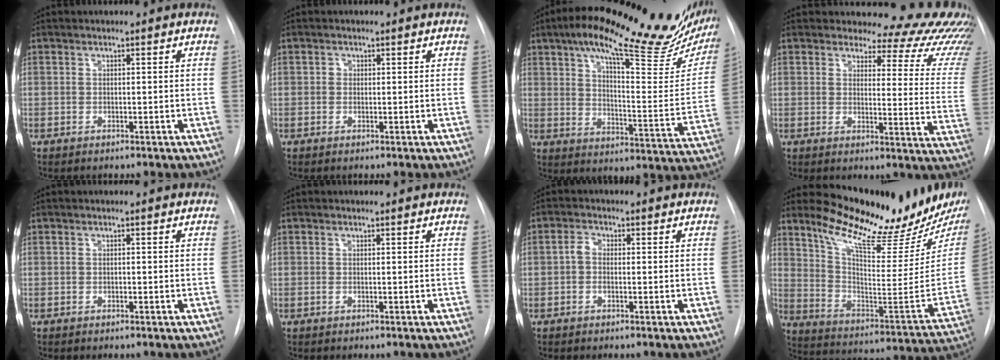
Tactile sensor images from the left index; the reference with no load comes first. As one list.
[{"total": 0.6, "force": [0.1, 0.6, 0.2], "torque": [0.000, 0.003, 0.002]}, {"total": 28.9, "force": [21.0, 6.8, 18.7], "torque": [-0.266, 0.004, 0.271]}, {"total": 17.6, "force": [17.0, 3.2, 3.0], "torque": [-0.009, -0.130, 0.165]}, {"total": 0.0}, {"total": 0.0}, {"total": 1.8, "force": [-0.2, 1.1, 1.4], "torque": [-0.024, 0.005, -0.007]}, {"total": 23.2, "force": [19.3, 4.6, 12.1], "torque": [-0.187, -0.067, 0.272]}]